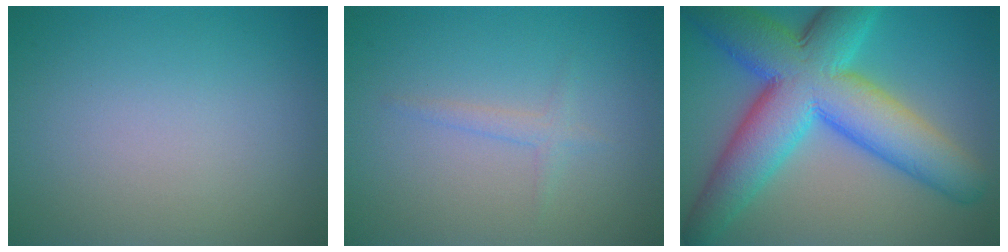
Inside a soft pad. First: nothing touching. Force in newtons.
{"total": 1.2, "press": 1.2, "slide": 0.1}
{"total": 12.9, "press": 12.9, "slide": 0.4}